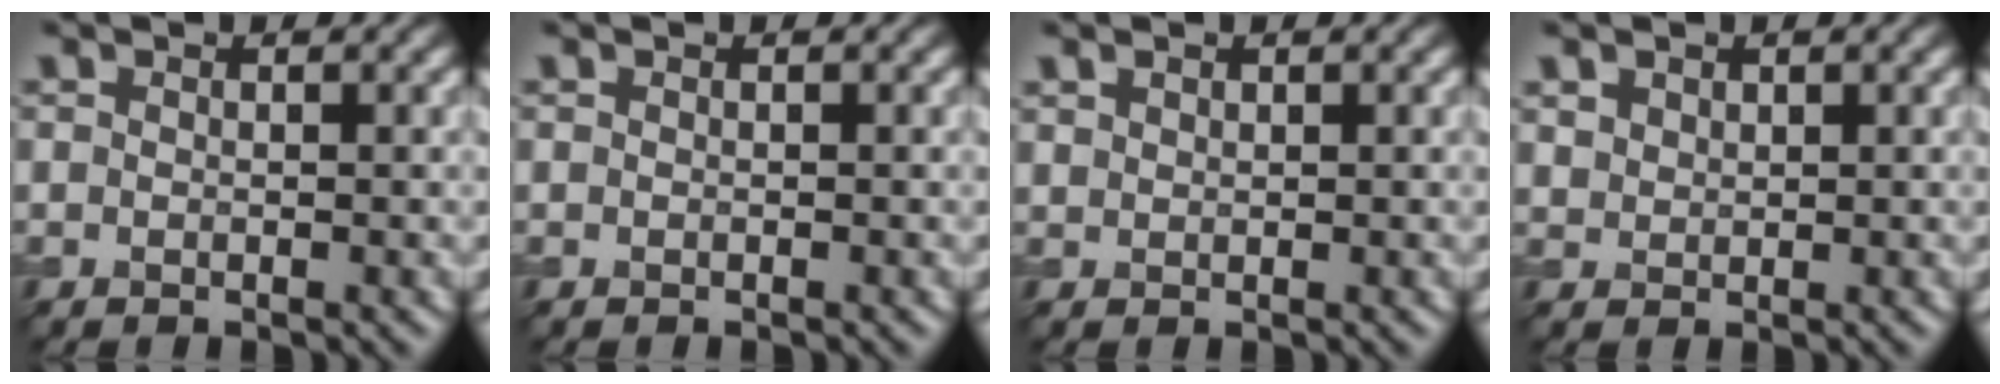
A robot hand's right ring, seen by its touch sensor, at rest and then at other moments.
{"total": 0.0}
{"total": 0.7, "force": [0.5, 0.4, 0.2], "torque": [-0.006, -0.001, 0.014]}
{"total": 1.2, "force": [0.8, 0.8, 0.3], "torque": [-0.006, -0.002, 0.018]}